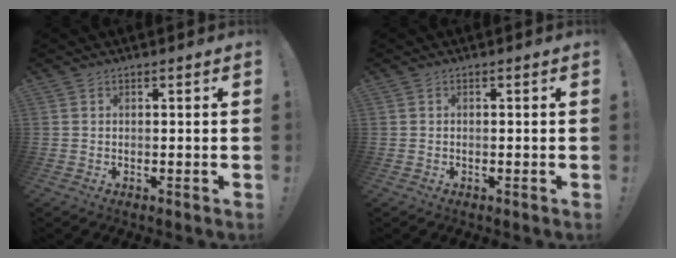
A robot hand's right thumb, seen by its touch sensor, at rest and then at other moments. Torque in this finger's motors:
{"motor_torque": [-0.05, 0.09, 0.10, -0.02, 0.00]}